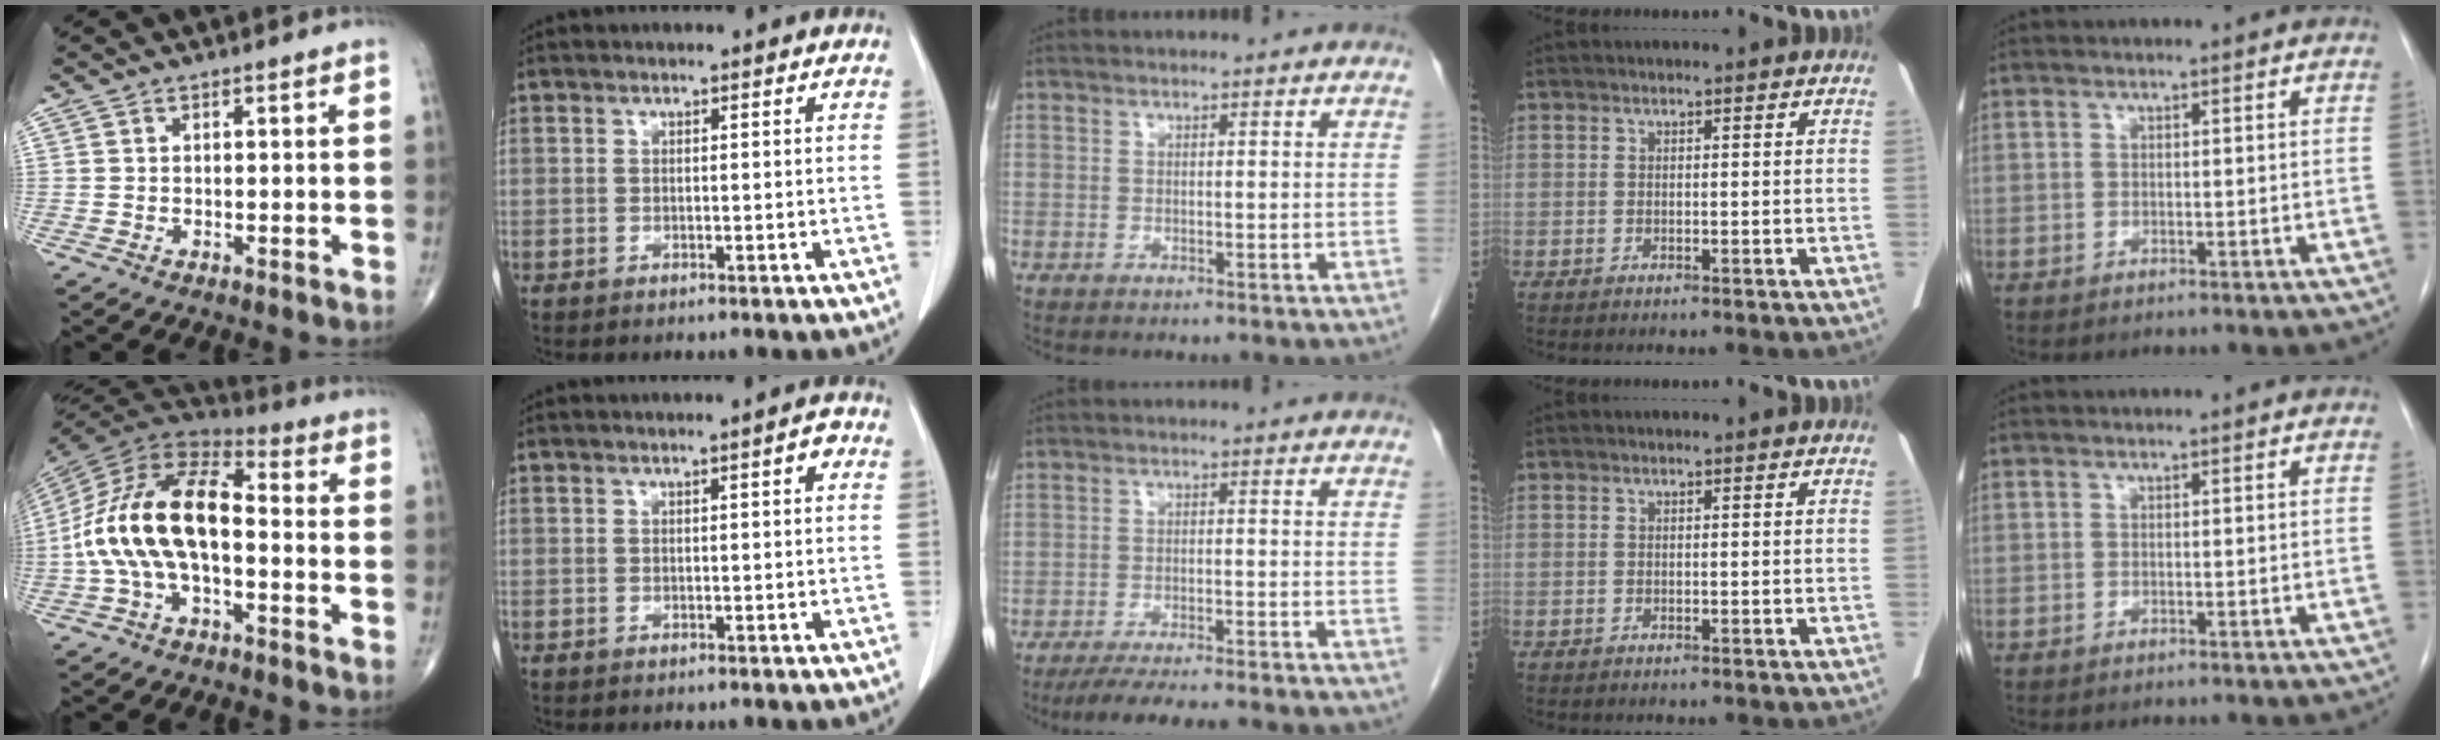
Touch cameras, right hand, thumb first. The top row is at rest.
{"thumb": {"total": 18.2, "force": [-2.4, 9.4, 15.5], "torque": [-0.294, 0.042, -0.051]}, "index": {"total": 1.6, "force": [0.5, 0.3, 1.5], "torque": [-0.020, 0.005, 0.006]}, "middle": {"total": 16.9, "force": [-15.2, 1.5, 7.3], "torque": [-0.097, -0.019, -0.200]}}